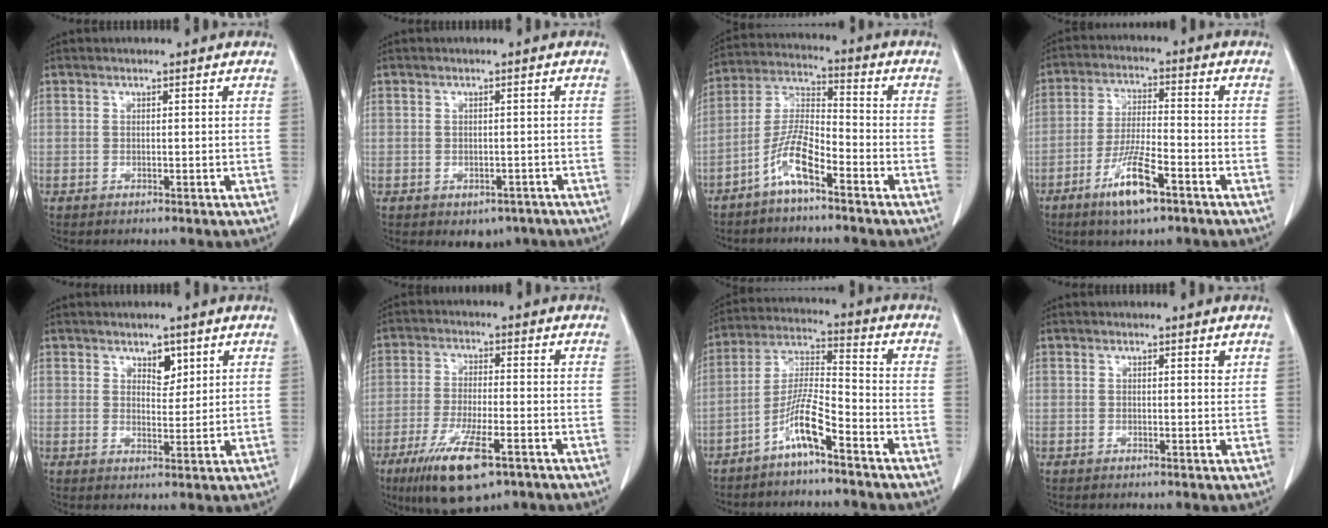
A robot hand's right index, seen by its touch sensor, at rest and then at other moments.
{"total": 3.7, "force": [-2.5, 2.5, 1.1], "torque": [0.000, 0.005, -0.026]}
{"total": 7.9, "force": [-4.8, 1.7, 6.1], "torque": [-0.137, 0.008, -0.098]}
{"total": 8.8, "force": [-5.1, 1.3, 7.1], "torque": [-0.141, -0.012, -0.090]}
{"total": 3.0, "force": [1.8, 1.7, 1.8], "torque": [-0.023, -0.003, 0.031]}
{"total": 11.6, "force": [-6.5, 2.6, 9.2], "torque": [-0.172, -0.026, -0.105]}
{"total": 7.7, "force": [-4.9, 0.4, 5.9], "torque": [-0.128, 0.002, -0.096]}
{"total": 0.7, "force": [0.5, 0.2, 0.4], "torque": [-0.006, -0.003, 0.004]}